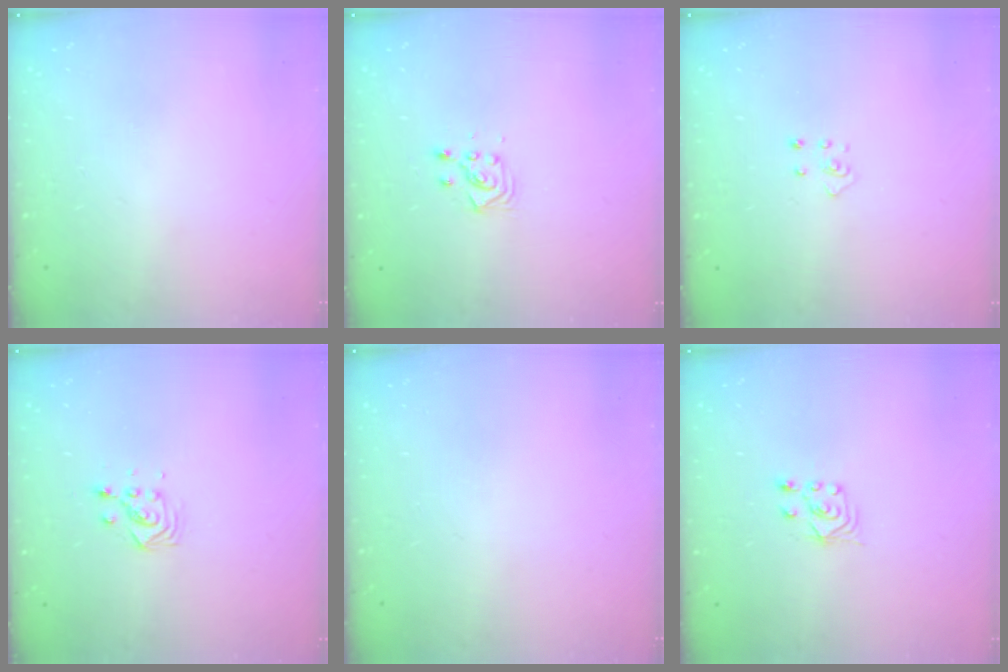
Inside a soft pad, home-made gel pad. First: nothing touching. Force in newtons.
{"total": 3.4, "press": 3.3, "slide": 1.0}
{"total": 2.5, "press": 2.4, "slide": 0.3}
{"total": 3.2, "press": 3.2, "slide": 0.5}
{"total": 0.0}
{"total": 3.0, "press": 2.8, "slide": 0.9}